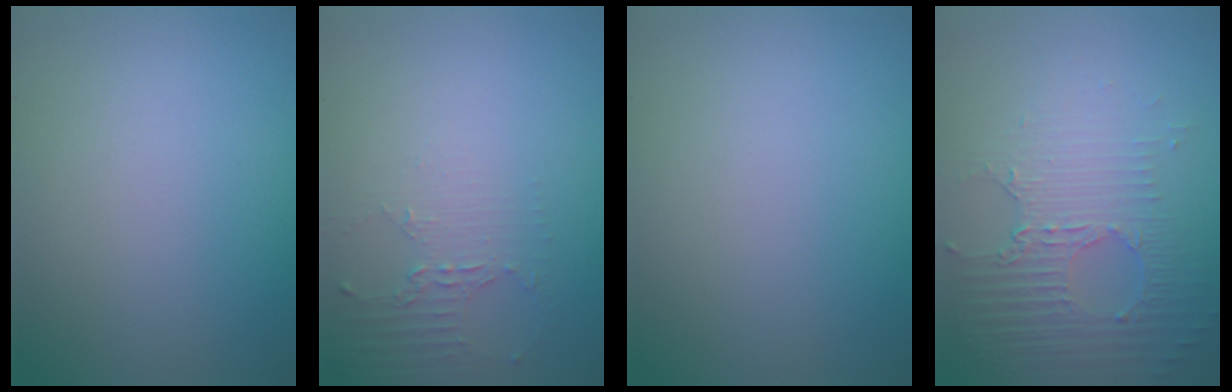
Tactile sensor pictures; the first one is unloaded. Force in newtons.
{"total": 2.0, "press": 1.5, "slide": 1.4}
{"total": 0.0}
{"total": 5.3, "press": 3.3, "slide": 4.1}